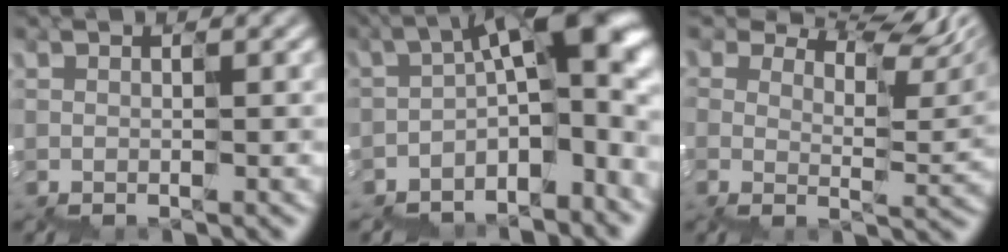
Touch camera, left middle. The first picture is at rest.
{"total": 10.8, "force": [-2.2, 4.7, 9.5], "torque": [-0.157, 0.009, -0.032]}
{"total": 7.7, "force": [5.7, 3.1, 4.1], "torque": [-0.064, 0.005, 0.098]}